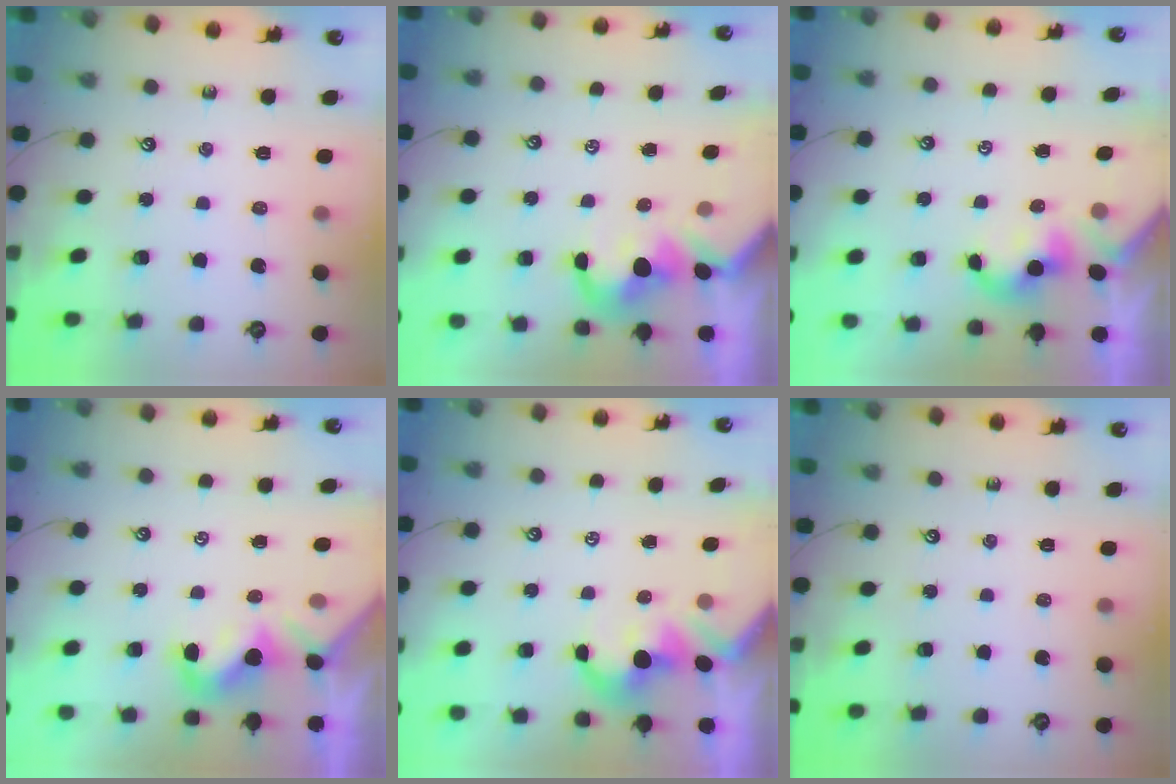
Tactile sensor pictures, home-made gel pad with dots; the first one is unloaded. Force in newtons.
{"total": 2.9, "press": 2.7, "slide": 1.1}
{"total": 0.0}
{"total": 0.5, "press": 0.4, "slide": 0.4}
{"total": 1.8, "press": 1.5, "slide": 1.0}
{"total": 0.0}